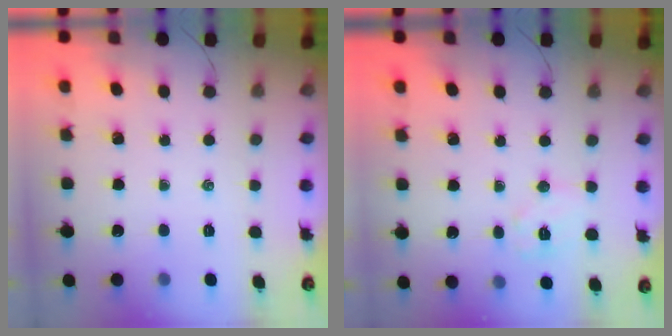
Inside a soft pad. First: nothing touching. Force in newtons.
{"total": 7.3, "press": 7.3, "slide": 0.7}